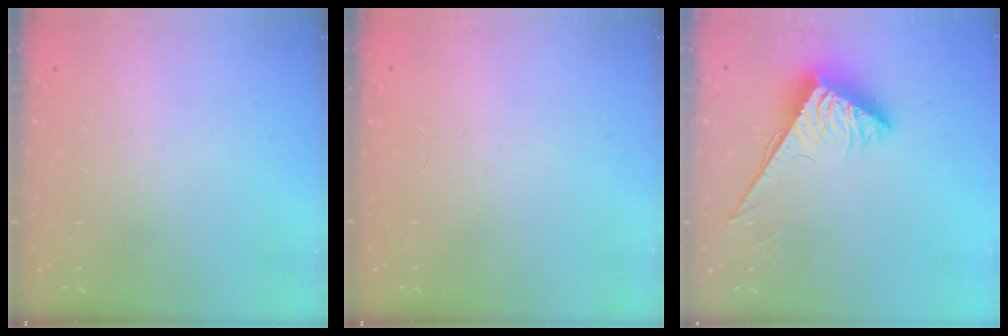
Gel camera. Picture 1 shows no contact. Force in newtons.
{"total": 0.0}
{"total": 3.9, "press": 3.8, "slide": 0.5}